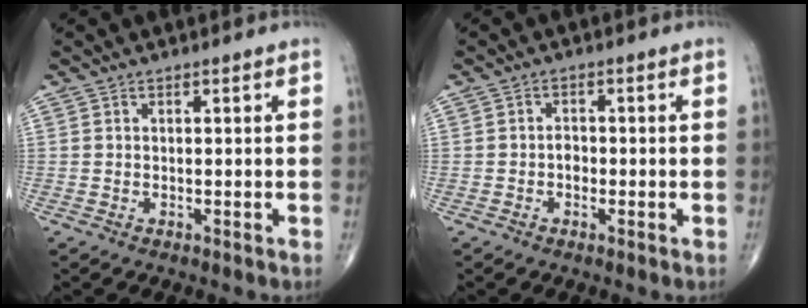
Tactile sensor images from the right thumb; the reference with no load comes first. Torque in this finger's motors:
{"motor_torque": [0.30, 1.21, 0.04, -0.16, -0.02]}